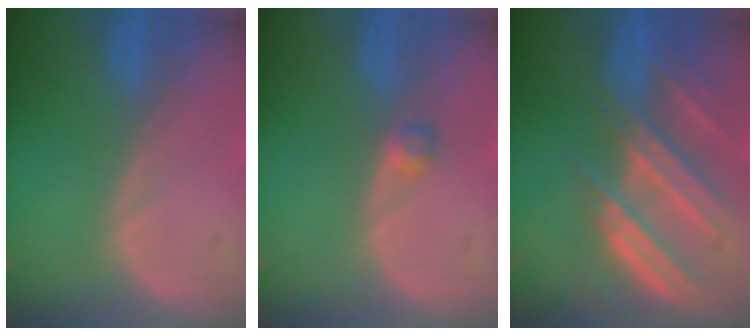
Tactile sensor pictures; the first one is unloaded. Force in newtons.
{"total": 1.8, "press": 1.6, "slide": 0.8}
{"total": 8.8, "press": 8.1, "slide": 3.4}